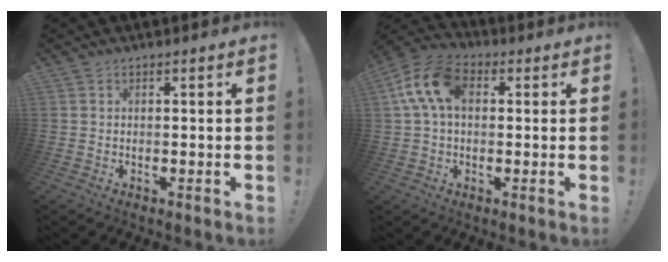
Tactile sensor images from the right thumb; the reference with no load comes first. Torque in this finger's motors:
{"motor_torque": [0.32, 0.32, 0.18, 0.17, 0.23]}